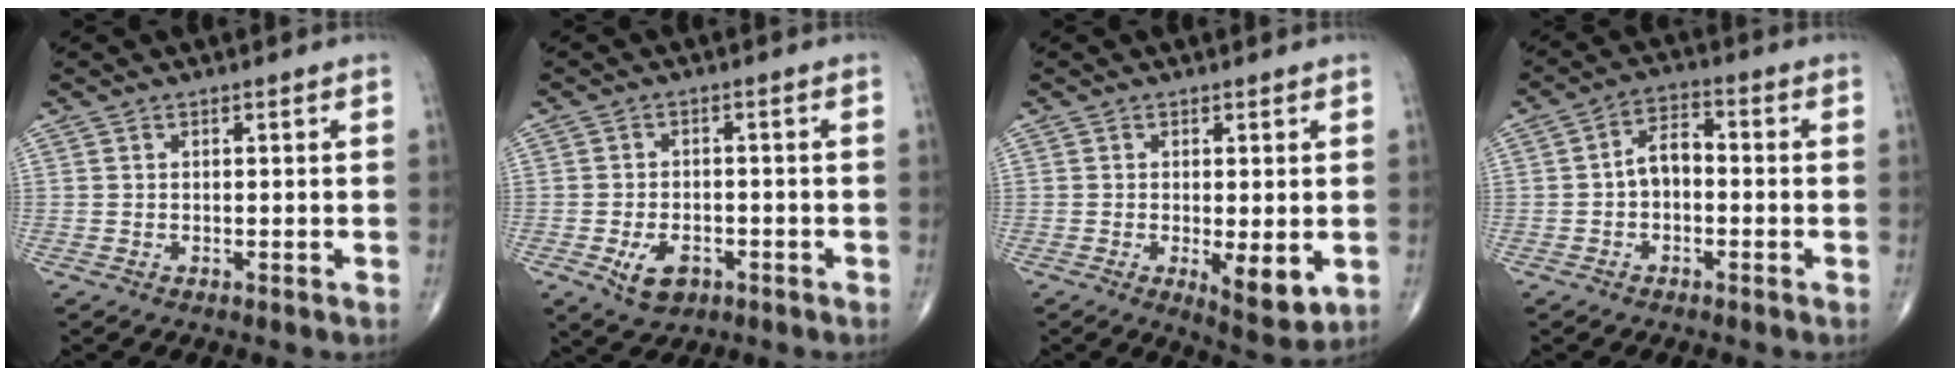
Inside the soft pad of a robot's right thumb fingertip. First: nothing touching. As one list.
[{"total": 5.8, "force": [-2.5, 3.6, 3.8], "torque": [-0.058, 0.005, -0.035]}, {"total": 6.6, "force": [-1.3, 2.2, 6.1], "torque": [-0.089, -0.020, -0.014]}, {"total": 5.5, "force": [-0.7, 3.5, 4.2], "torque": [-0.062, 0.025, -0.023]}]